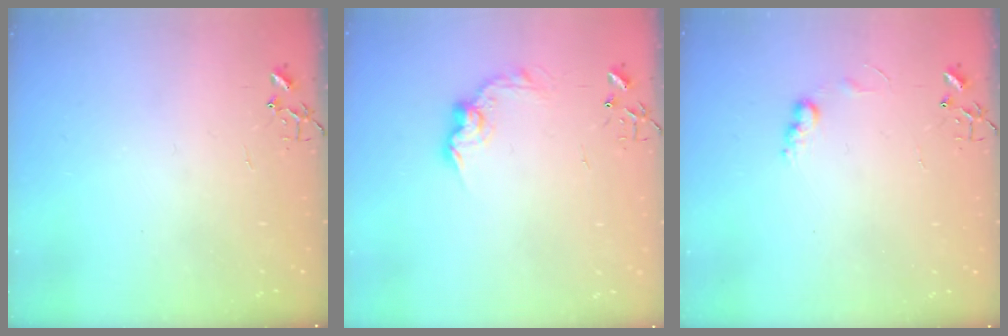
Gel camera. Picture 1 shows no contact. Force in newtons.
{"total": 9.6, "press": 9.6, "slide": 0.4}
{"total": 6.6, "press": 6.5, "slide": 0.4}